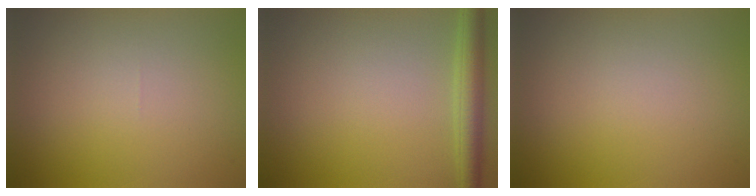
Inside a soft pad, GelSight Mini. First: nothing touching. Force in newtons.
{"total": 3.1, "press": 3.1, "slide": 0.2}
{"total": 0.0}